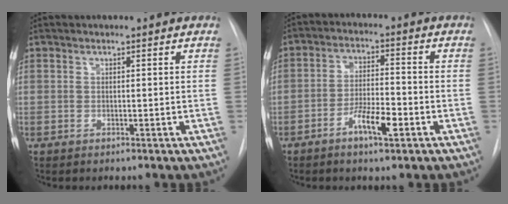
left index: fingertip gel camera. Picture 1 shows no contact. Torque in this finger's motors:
{"motor_torque": [0.18, 0.24, 0.16, 0.09]}